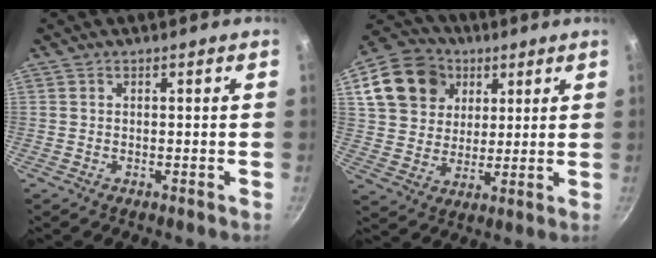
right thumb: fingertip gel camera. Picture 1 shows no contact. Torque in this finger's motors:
{"motor_torque": [-1.44, 1.69, 0.46, -0.37, 0.09]}